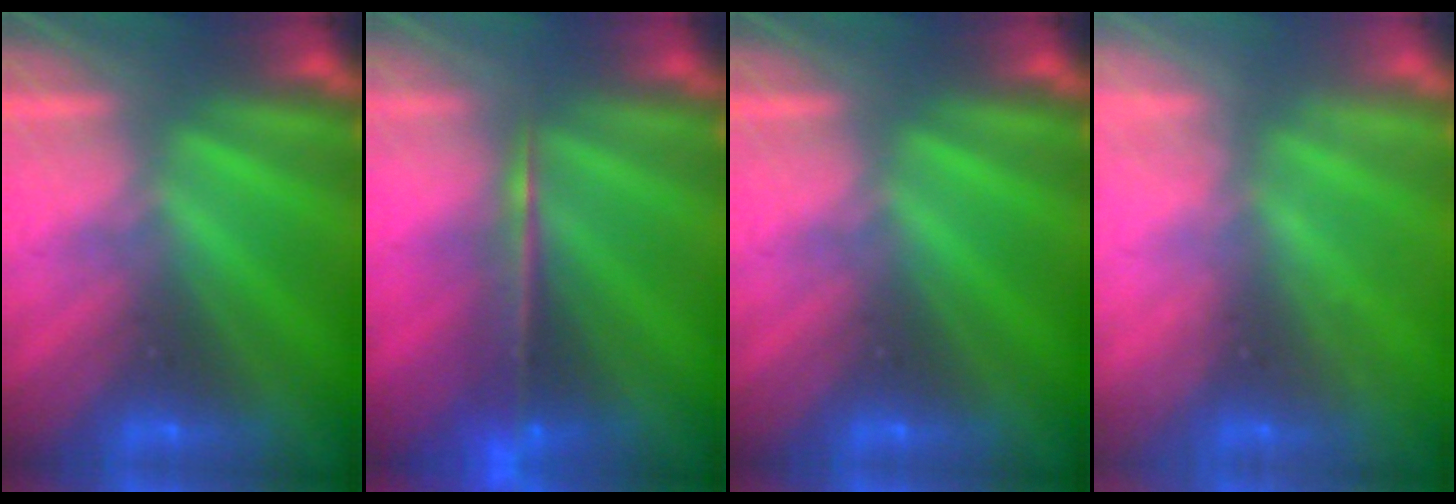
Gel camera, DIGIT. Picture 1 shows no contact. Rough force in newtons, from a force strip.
{"total": 7.4}
{"total": 0.0}
{"total": 2.1}